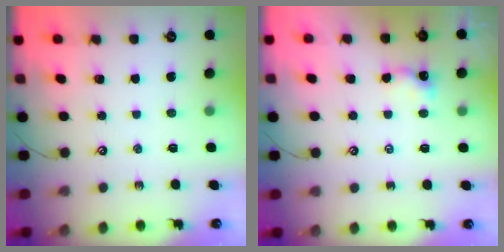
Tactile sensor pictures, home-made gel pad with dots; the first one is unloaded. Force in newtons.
{"total": 1.4, "press": 1.4, "slide": 0.3}